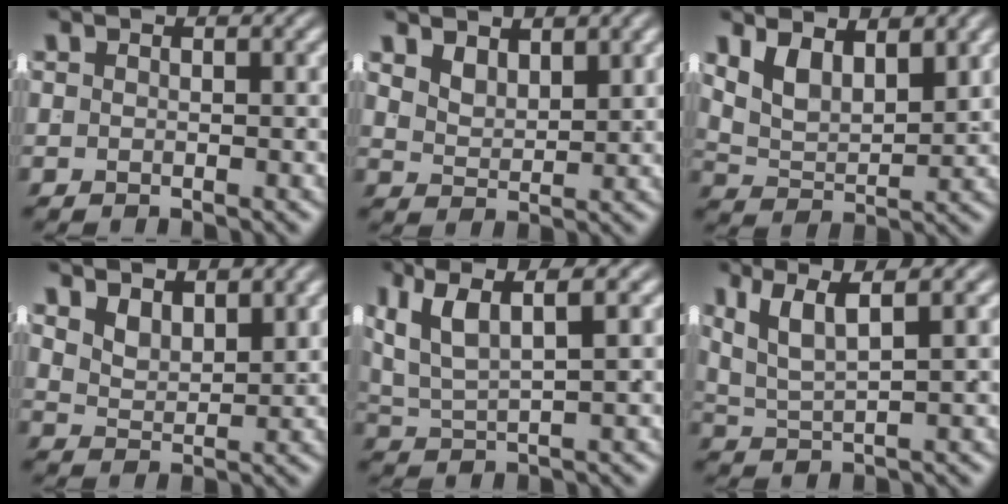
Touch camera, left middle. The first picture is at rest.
{"total": 2.8, "force": [2.1, 1.3, 1.4], "torque": [-0.027, -0.012, 0.042]}
{"total": 5.3, "force": [2.0, 3.6, 3.2], "torque": [-0.068, -0.015, 0.035]}
{"total": 3.1, "force": [2.2, 1.6, 1.5], "torque": [-0.031, -0.013, 0.040]}
{"total": 5.8, "force": [2.0, 3.3, 4.4], "torque": [-0.091, -0.003, 0.041]}
{"total": 5.1, "force": [2.0, 2.7, 3.8], "torque": [-0.081, -0.007, 0.041]}